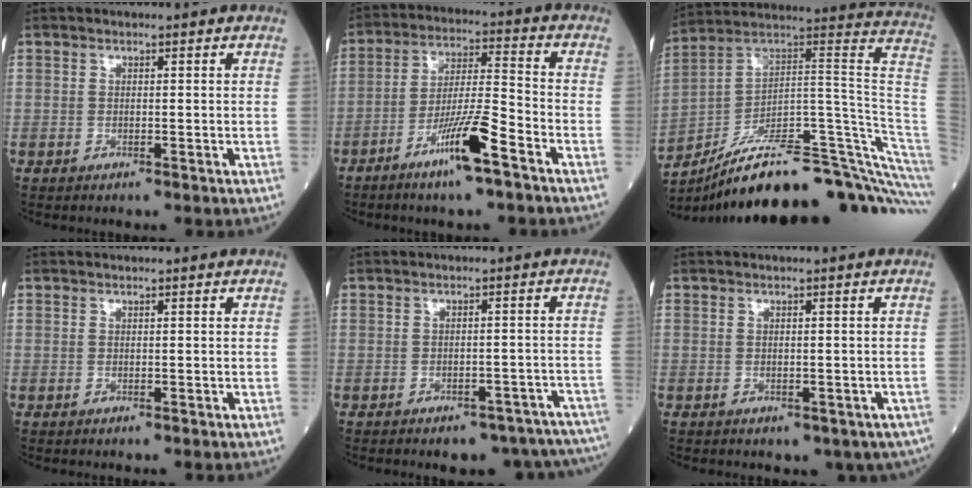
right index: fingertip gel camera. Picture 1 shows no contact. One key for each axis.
{"total": 10.4, "fx": -6.0, "fy": 0.4, "fz": 8.5, "tx": -0.159, "ty": -0.008, "tz": -0.107}
{"total": 30.7, "fx": -23.2, "fy": 2.9, "fz": 19.9, "tx": -0.166, "ty": 0.032, "tz": -0.335}
{"total": 0.0}
{"total": 12.7, "fx": -11.2, "fy": 4.4, "fz": 3.9, "tx": -0.012, "ty": 0.029, "tz": -0.119}
{"total": 4.7, "fx": -3.2, "fy": 2.8, "fz": 2.2, "tx": -0.006, "ty": 0.003, "tz": -0.039}